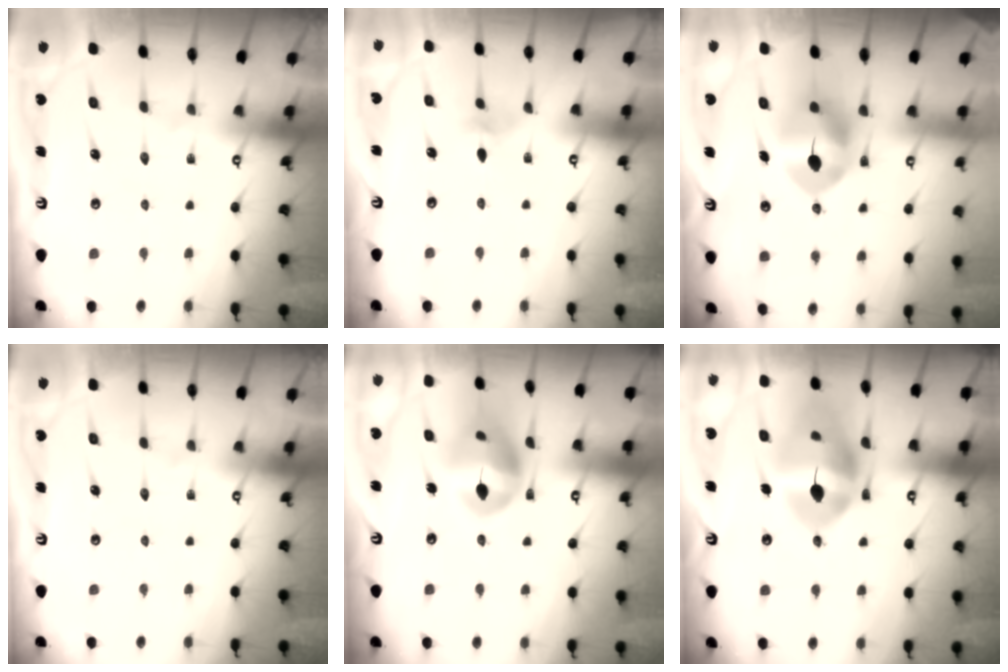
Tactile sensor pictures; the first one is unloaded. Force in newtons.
{"total": 3.0, "press": 2.9, "slide": 0.6}
{"total": 9.5, "press": 9.4, "slide": 1.5}
{"total": 0.0}
{"total": 14.3, "press": 14.1, "slide": 1.9}
{"total": 18.3, "press": 18.1, "slide": 2.0}